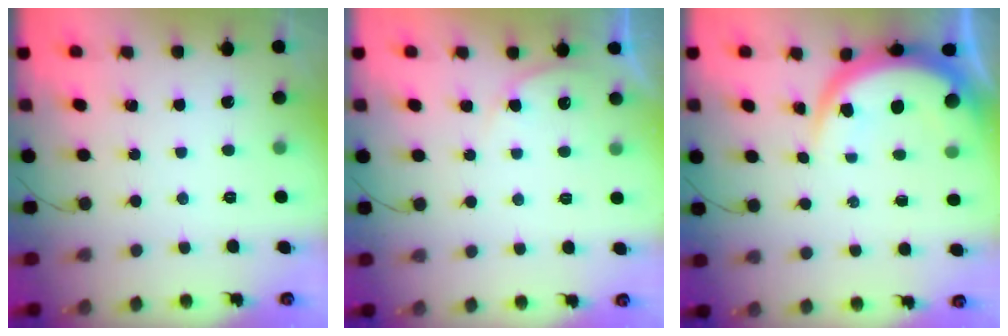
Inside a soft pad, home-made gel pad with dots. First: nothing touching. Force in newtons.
{"total": 5.0, "press": 4.6, "slide": 1.8}
{"total": 8.2, "press": 8.1, "slide": 1.0}